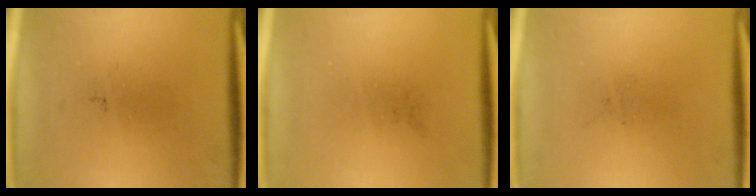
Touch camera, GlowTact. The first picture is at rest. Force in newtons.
{"total": 0.0}
{"total": 0.0}